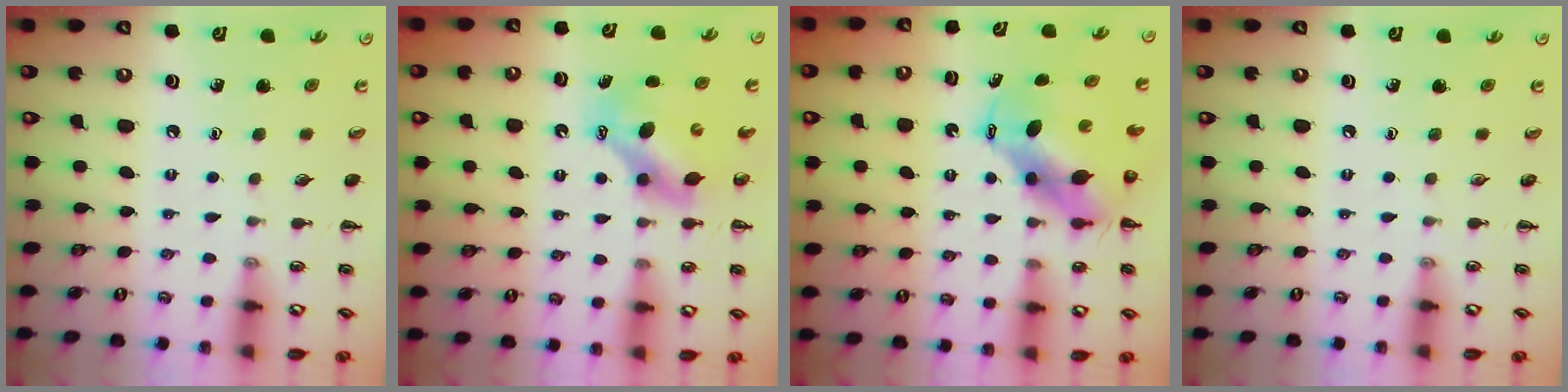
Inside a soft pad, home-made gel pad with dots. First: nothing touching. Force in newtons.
{"total": 6.8, "press": 6.7, "slide": 1.5}
{"total": 8.2, "press": 7.8, "slide": 2.2}
{"total": 0.0}